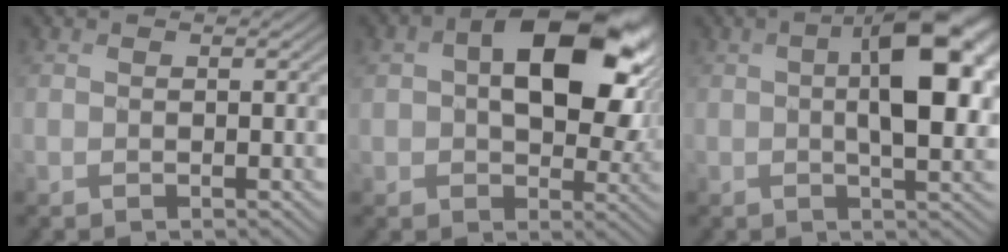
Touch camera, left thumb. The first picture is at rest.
{"total": 14.5, "force": [3.5, 9.1, 10.7], "torque": [-0.166, -0.004, 0.068]}
{"total": 10.3, "force": [1.4, 4.1, 9.3], "torque": [-0.142, 0.008, 0.021]}